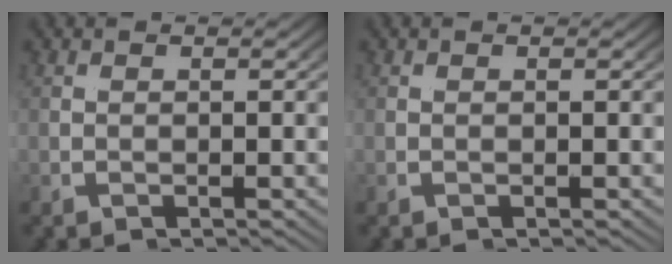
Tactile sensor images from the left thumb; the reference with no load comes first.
{"total": 0.0}